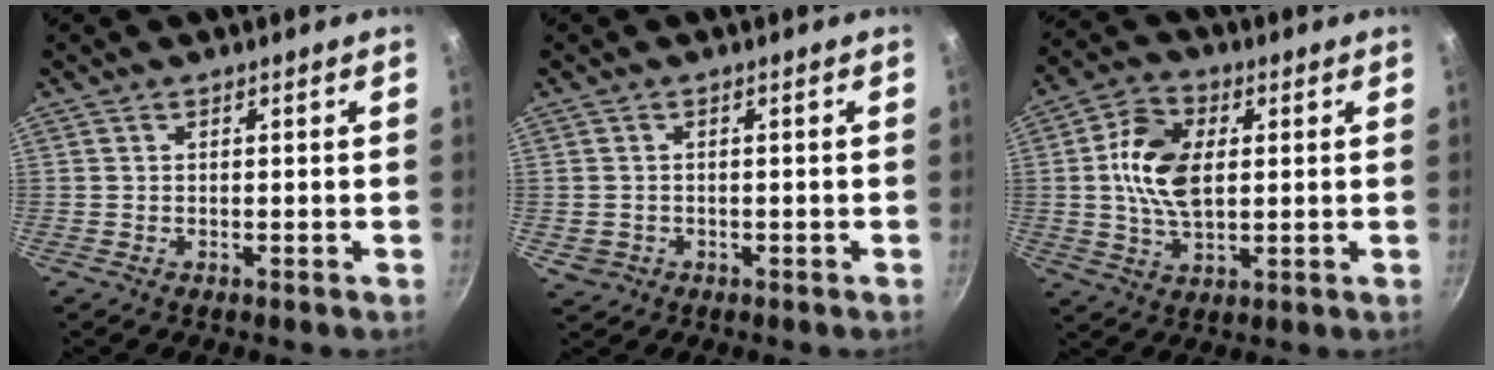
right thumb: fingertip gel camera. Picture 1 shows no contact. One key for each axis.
{"total": 2.4, "fx": -0.5, "fy": 2.1, "fz": 0.8, "tx": -0.013, "ty": 0.006, "tz": 0.002}
{"total": 11.5, "fx": 1.5, "fy": 7.0, "fz": 9.0, "tx": -0.152, "ty": 0.004, "tz": 0.021}